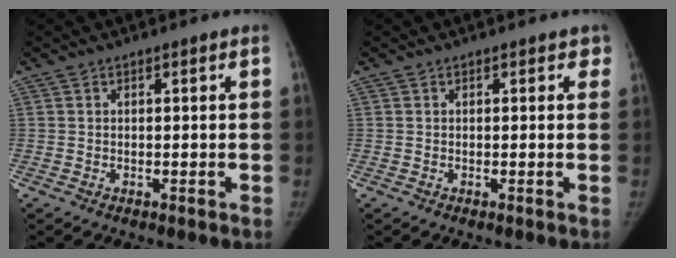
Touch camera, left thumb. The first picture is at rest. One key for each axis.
{"total": 1.1, "fx": 0.6, "fy": 0.8, "fz": 0.5, "tx": 0.015, "ty": 0.000, "tz": -0.002}